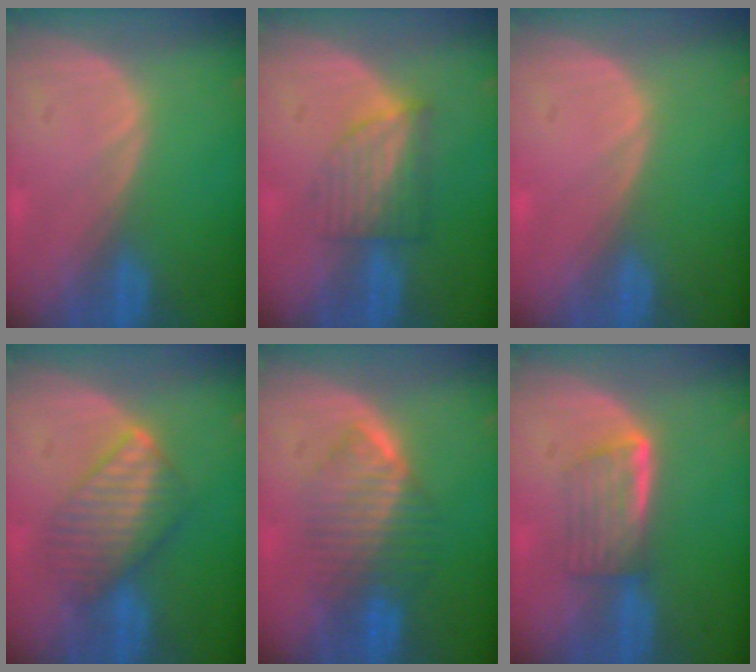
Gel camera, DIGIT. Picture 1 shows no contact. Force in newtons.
{"total": 6.2, "press": 5.5, "slide": 2.9}
{"total": 0.5, "press": 0.1, "slide": 0.5}
{"total": 6.6, "press": 6.6, "slide": 0.6}
{"total": 6.5, "press": 6.5, "slide": 0.6}
{"total": 5.8, "press": 4.9, "slide": 3.0}